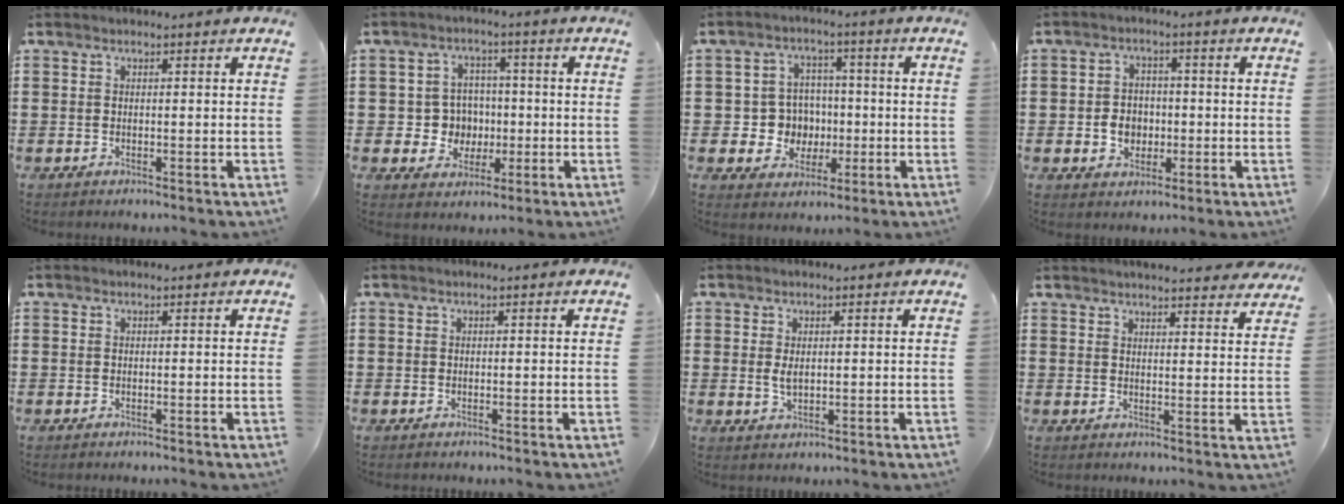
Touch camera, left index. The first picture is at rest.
{"total": 5.8, "force": [-0.4, 5.6, 1.5], "torque": [-0.043, 0.011, -0.006]}
{"total": 6.5, "force": [-0.4, 6.3, 1.6], "torque": [-0.048, 0.012, -0.004]}
{"total": 4.1, "force": [-0.8, 3.5, 1.9], "torque": [-0.039, 0.004, -0.021]}
{"total": 0.0}
{"total": 0.0}
{"total": 2.1, "force": [0.3, 1.0, 1.8], "torque": [-0.046, 0.001, 0.001]}
{"total": 3.7, "force": [3.7, -0.1, 0.4], "torque": [-0.013, -0.019, 0.066]}